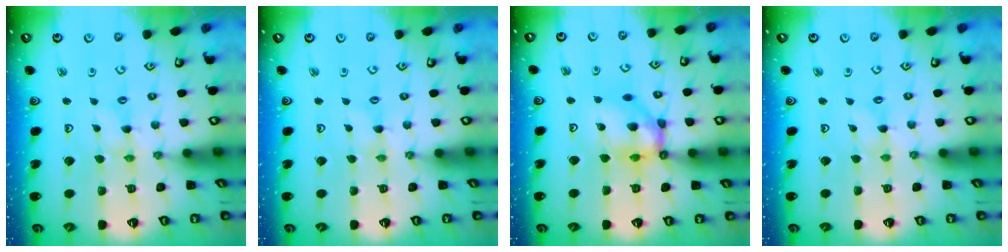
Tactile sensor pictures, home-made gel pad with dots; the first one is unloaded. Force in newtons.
{"total": 0.0}
{"total": 13.6, "press": 13.5, "slide": 1.8}
{"total": 0.0}